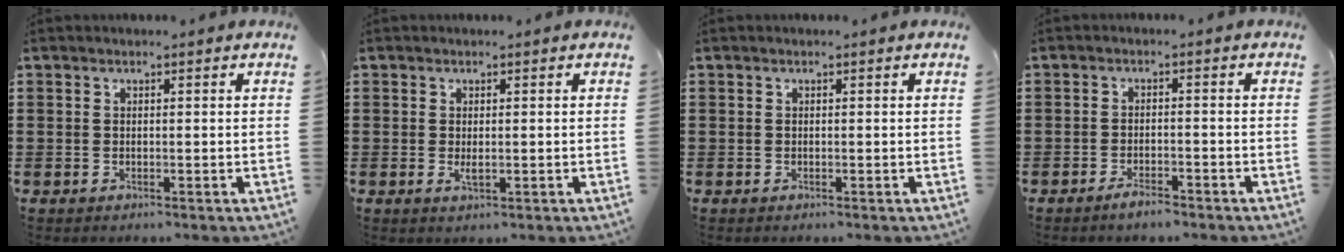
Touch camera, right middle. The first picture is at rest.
{"total": 1.5, "force": [0.0, 0.5, 1.4], "torque": [-0.029, -0.002, 0.001]}
{"total": 0.0}
{"total": 2.5, "force": [-2.1, 0.4, 1.3], "torque": [-0.024, 0.001, -0.039]}